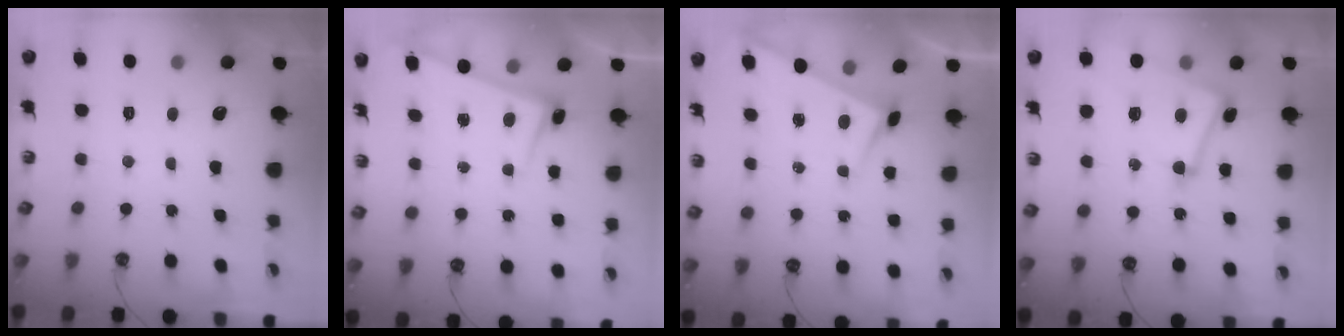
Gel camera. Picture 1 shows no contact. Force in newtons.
{"total": 2.7, "press": 2.5, "slide": 1.0}
{"total": 1.4, "press": 1.3, "slide": 0.5}
{"total": 7.5, "press": 7.4, "slide": 1.3}